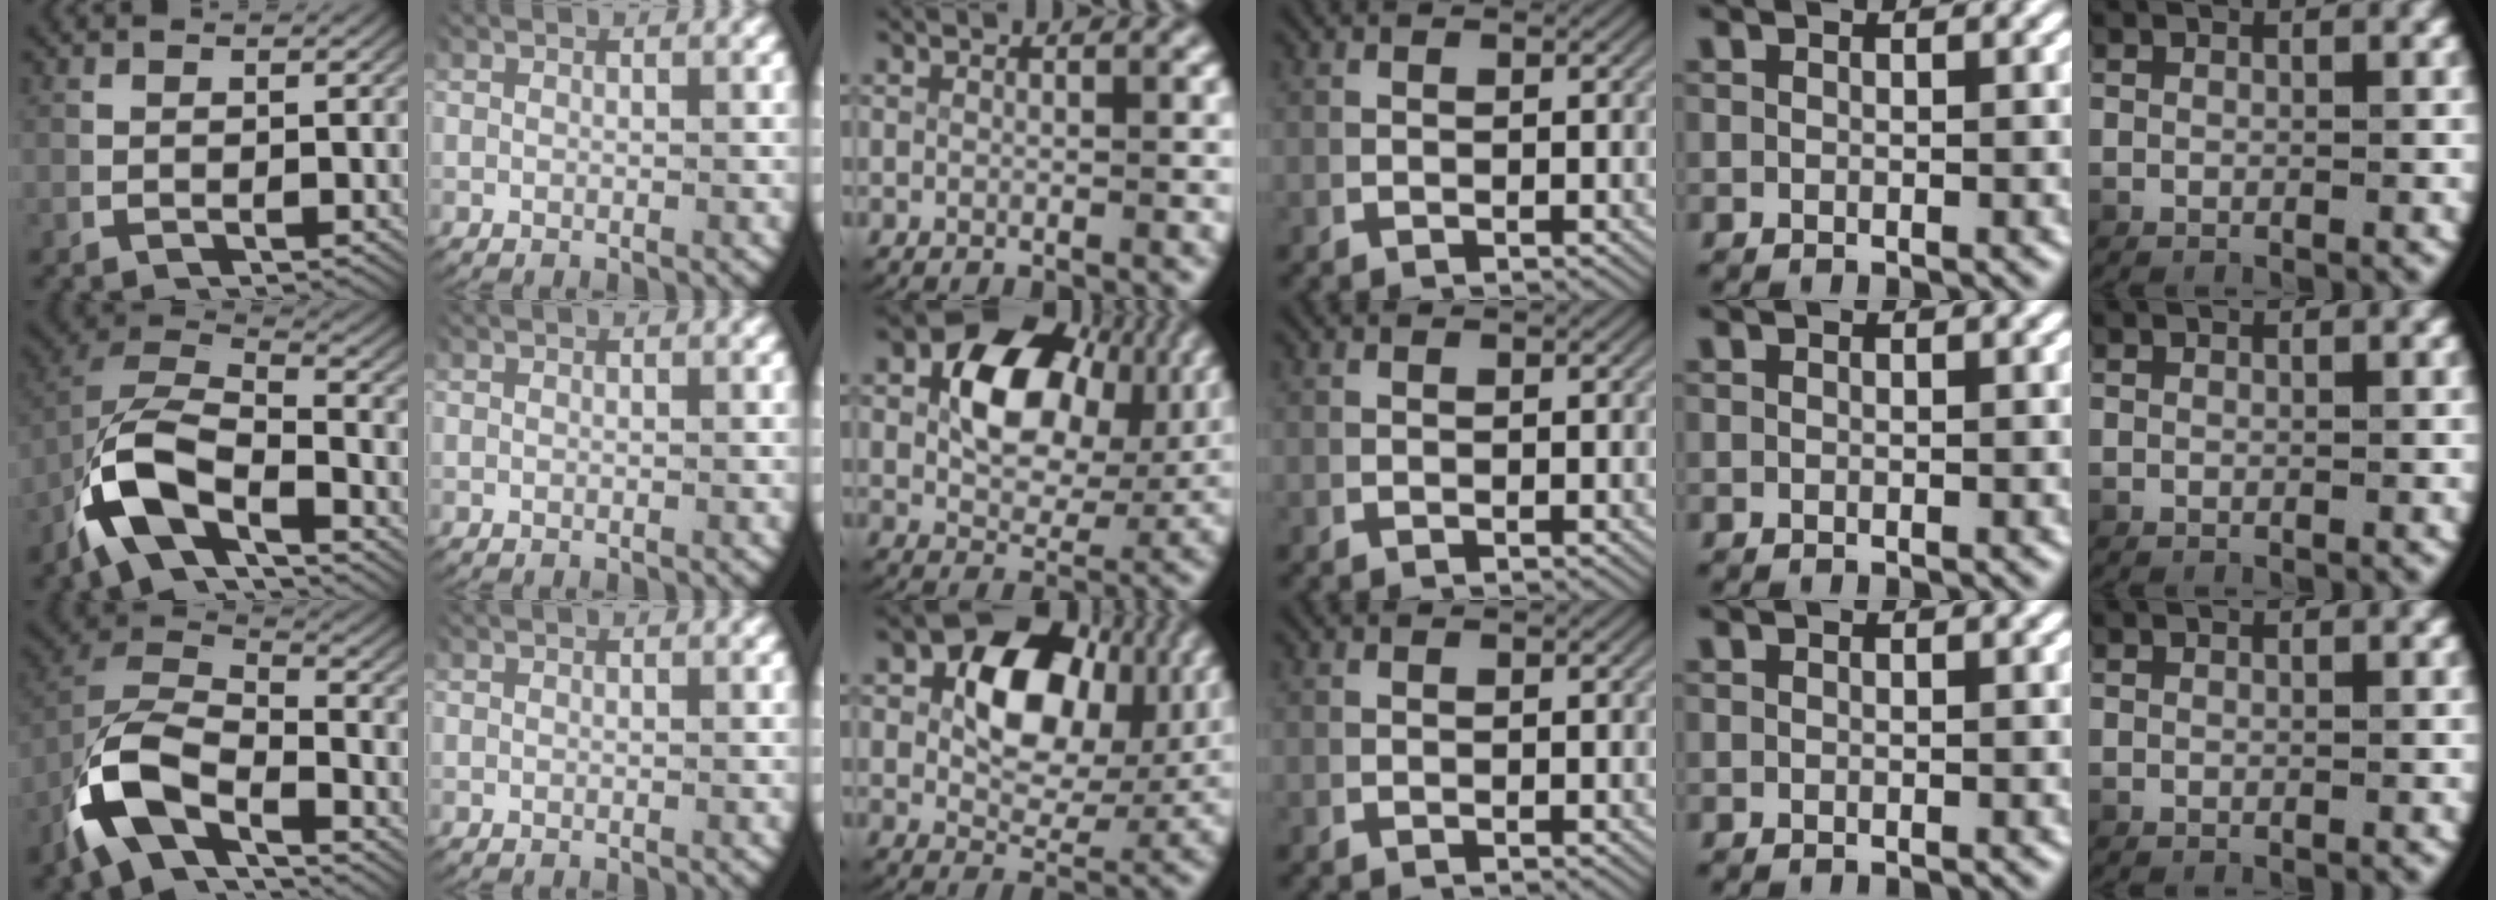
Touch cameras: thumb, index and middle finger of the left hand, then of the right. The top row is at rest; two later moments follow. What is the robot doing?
{"motion": "lift_and_place", "object": "fork"}